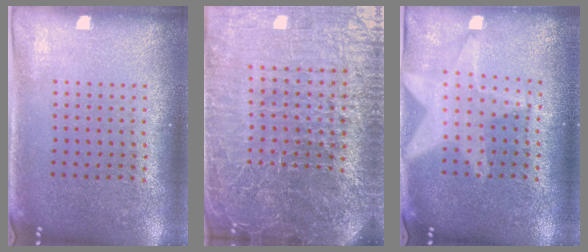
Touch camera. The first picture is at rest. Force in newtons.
{"total": 7.2, "press": 6.3, "slide": 3.6}
{"total": 2.0, "press": 1.7, "slide": 1.0}